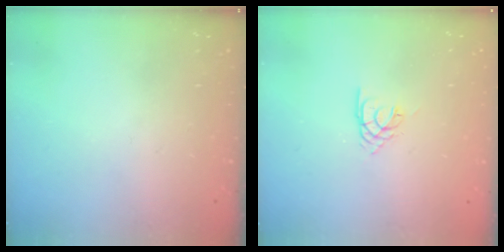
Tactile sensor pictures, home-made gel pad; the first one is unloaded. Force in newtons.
{"total": 1.7, "press": 1.7, "slide": 0.4}